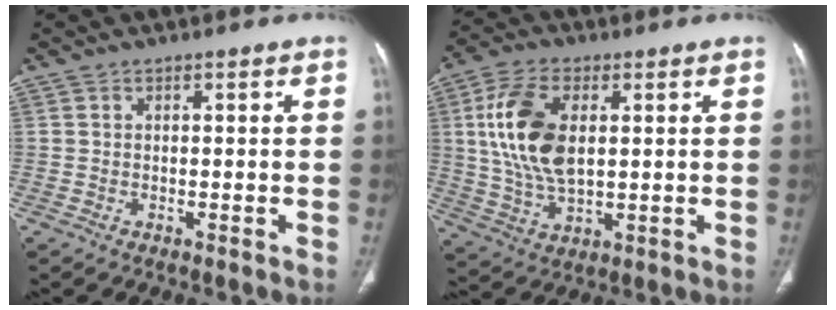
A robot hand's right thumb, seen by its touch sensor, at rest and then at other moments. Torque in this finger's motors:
{"motor_torque": [-0.09, 1.64, 1.63, 0.57, 0.47]}